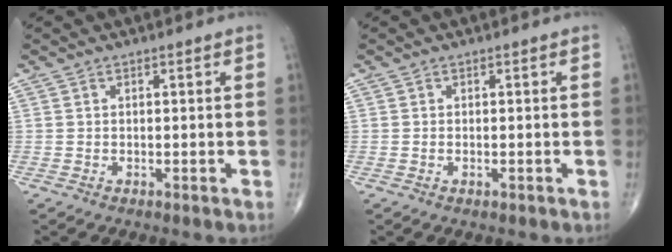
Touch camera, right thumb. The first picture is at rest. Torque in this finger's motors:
{"motor_torque": [-0.31, -0.06, -0.28, -0.11, -0.03]}